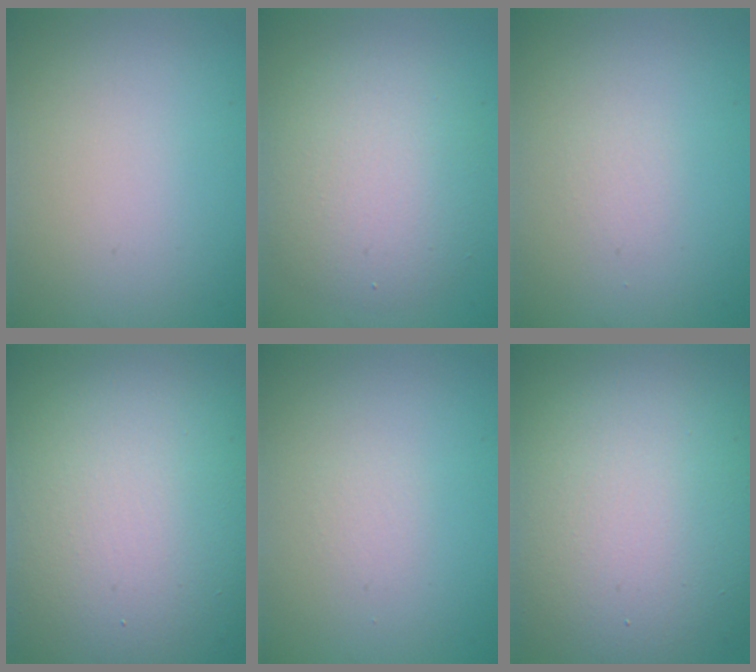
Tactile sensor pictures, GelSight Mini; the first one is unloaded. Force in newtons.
{"total": 5.5, "press": 5.5, "slide": 0.2}
{"total": 0.6, "press": 0.6, "slide": 0.0}
{"total": 18.3, "press": 18.3, "slide": 1.0}
{"total": 0.0}
{"total": 15.3, "press": 15.3, "slide": 0.8}